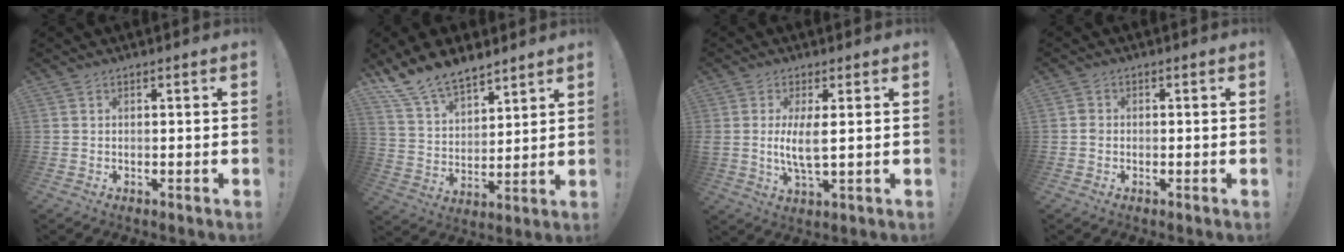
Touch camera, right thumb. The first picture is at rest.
{"total": 13.2, "force": [10.9, 5.8, 4.5], "torque": [-0.096, -0.074, 0.208]}
{"total": 6.1, "force": [1.0, 1.6, 5.8], "torque": [-0.120, -0.011, 0.015]}
{"total": 1.4, "force": [-0.4, 1.1, 0.6], "torque": [-0.011, 0.005, -0.008]}